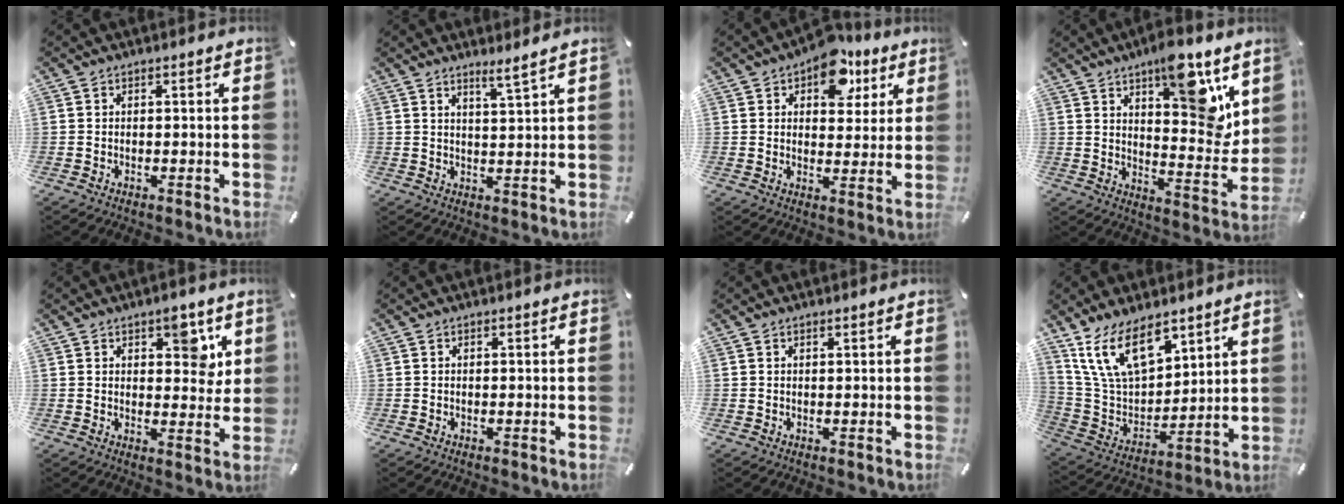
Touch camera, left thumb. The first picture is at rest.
{"total": 4.0, "force": [3.5, -0.5, 1.9], "torque": [-0.045, -0.020, 0.061]}
{"total": 12.7, "force": [7.4, 7.6, 6.9], "torque": [-0.077, -0.038, 0.126]}
{"total": 15.8, "force": [9.5, 6.3, 11.0], "torque": [-0.125, -0.075, 0.153]}
{"total": 7.0, "force": [3.6, 3.9, 4.5], "torque": [-0.033, -0.017, 0.054]}
{"total": 0.0}
{"total": 0.6, "force": [0.4, 0.0, 0.4], "torque": [-0.008, 0.000, 0.007]}
{"total": 16.9, "force": [10.8, 9.2, 9.1], "torque": [-0.208, -0.053, 0.200]}